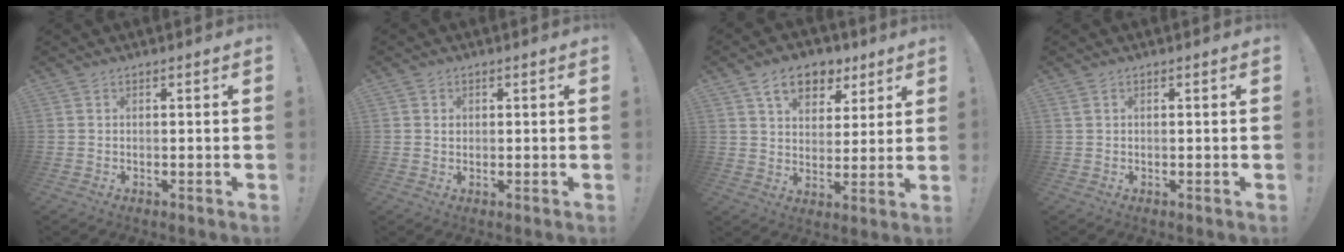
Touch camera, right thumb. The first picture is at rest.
{"total": 1.3, "force": [0.7, 1.1, 0.2], "torque": [0.012, -0.004, 0.009]}
{"total": 11.3, "force": [6.6, 7.5, 5.4], "torque": [-0.082, -0.027, 0.124]}
{"total": 1.1, "force": [0.6, 0.7, 0.7], "torque": [-0.022, 0.006, 0.014]}